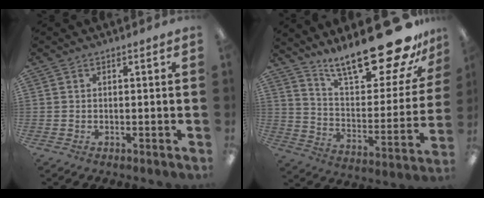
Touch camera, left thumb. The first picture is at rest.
{"total": 25.6, "force": [19.6, 7.0, 14.9], "torque": [-0.215, -0.136, 0.321]}